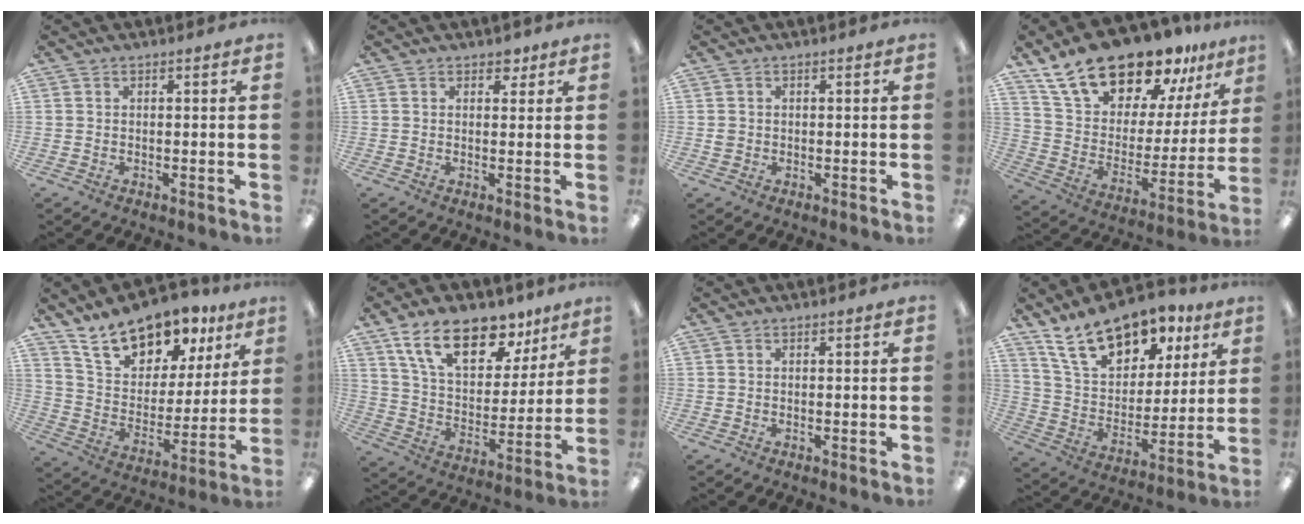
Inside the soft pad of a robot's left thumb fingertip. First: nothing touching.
{"total": 2.5, "force": [1.8, 1.5, 0.9], "torque": [0.004, -0.007, 0.028]}
{"total": 1.1, "force": [-0.1, 1.1, 0.3], "torque": [-0.007, 0.004, -0.002]}
{"total": 21.3, "force": [17.8, 8.7, 7.9], "torque": [-0.153, -0.124, 0.318]}
{"total": 17.3, "force": [13.3, 8.6, 7.0], "torque": [-0.126, -0.083, 0.240]}
{"total": 19.3, "force": [12.3, 9.8, 11.2], "torque": [-0.193, -0.052, 0.219]}
{"total": 0.0}
{"total": 19.5, "force": [12.8, 10.6, 10.1], "torque": [-0.178, -0.061, 0.232]}